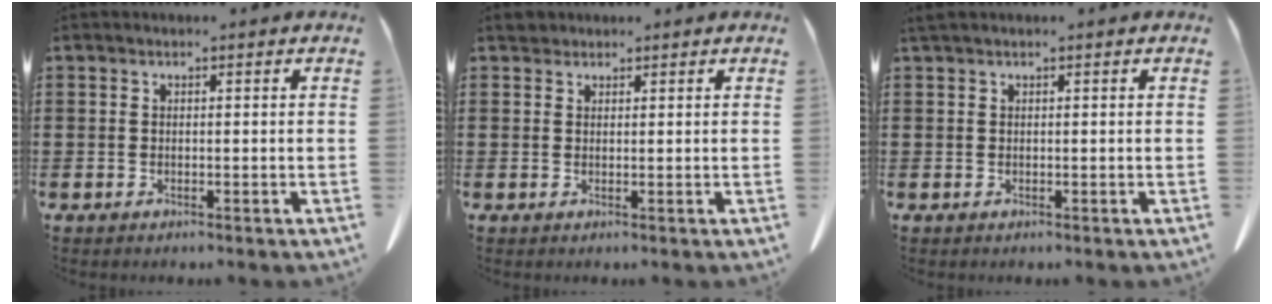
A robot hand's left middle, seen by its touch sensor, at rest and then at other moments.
{"total": 1.5, "force": [1.3, 0.7, 0.2], "torque": [-0.010, 0.005, 0.026]}
{"total": 0.6, "force": [0.3, 0.0, 0.4], "torque": [-0.010, 0.001, 0.007]}